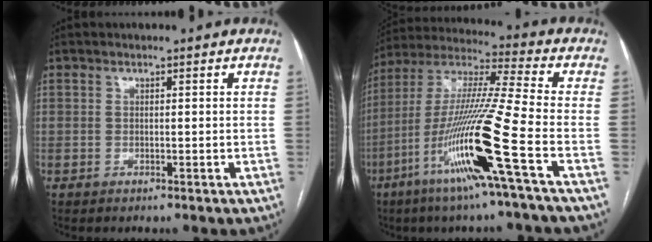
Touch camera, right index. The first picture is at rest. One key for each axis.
{"total": 18.7, "fx": -7.6, "fy": -1.5, "fz": 17.0, "tx": -0.349, "ty": -0.027, "tz": -0.152}